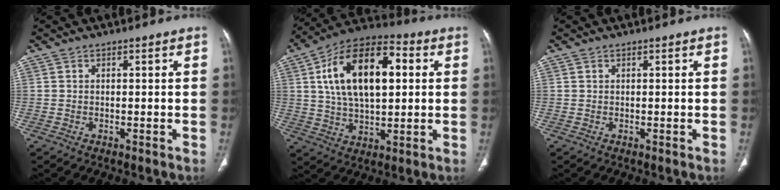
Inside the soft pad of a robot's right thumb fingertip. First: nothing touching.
{"total": 19.7, "force": [4.2, 10.4, 16.2], "torque": [-0.256, 0.016, 0.063]}
{"total": 0.0}